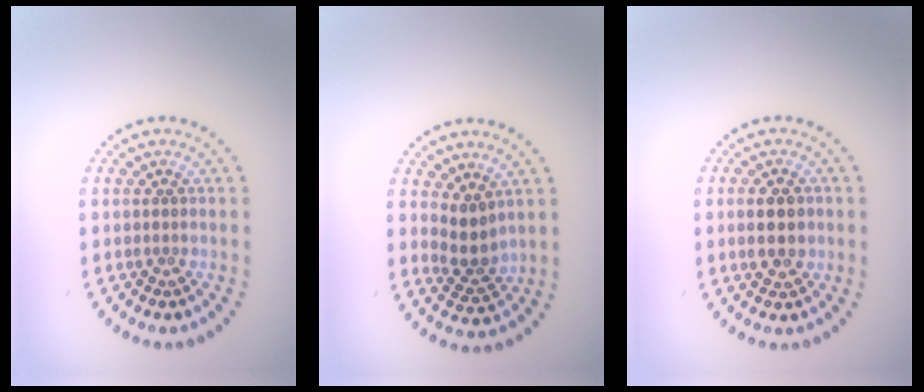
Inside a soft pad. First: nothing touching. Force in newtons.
{"total": 2.5, "press": 1.9, "slide": 1.5}
{"total": 3.1, "press": 3.1, "slide": 0.1}